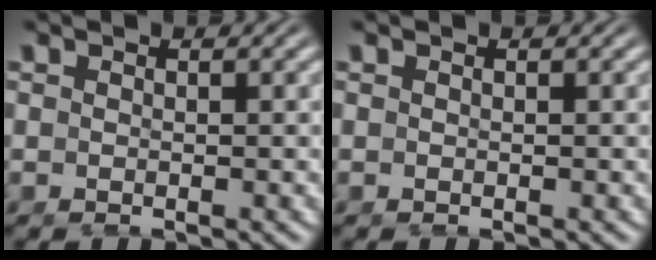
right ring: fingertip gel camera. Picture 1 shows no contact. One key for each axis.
{"total": 0.0}